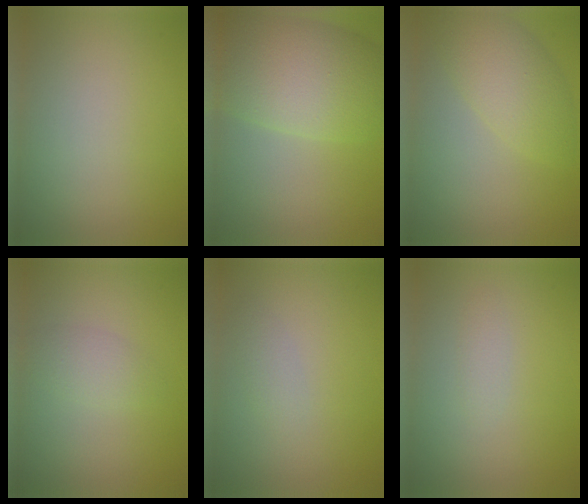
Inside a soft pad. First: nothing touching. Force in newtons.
{"total": 9.6, "press": 9.6, "slide": 0.3}
{"total": 4.5, "press": 4.5, "slide": 0.0}
{"total": 2.3, "press": 2.3, "slide": 0.0}
{"total": 1.1, "press": 1.1, "slide": 0.0}
{"total": 0.8, "press": 0.8, "slide": 0.0}